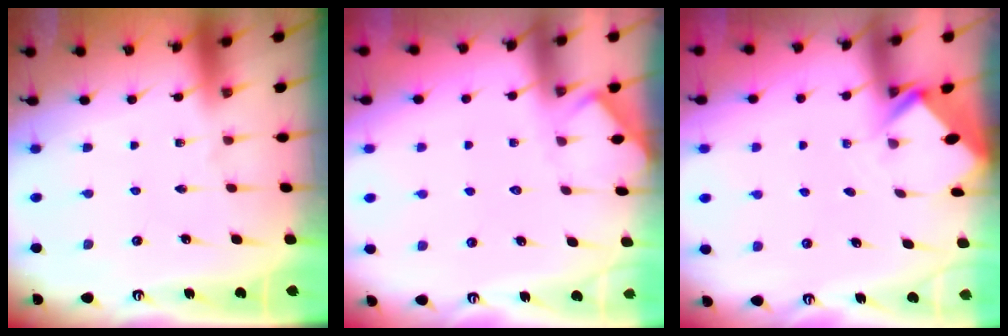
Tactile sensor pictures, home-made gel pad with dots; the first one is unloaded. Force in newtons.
{"total": 4.3, "press": 4.3, "slide": 0.3}
{"total": 2.2, "press": 2.2, "slide": 0.1}